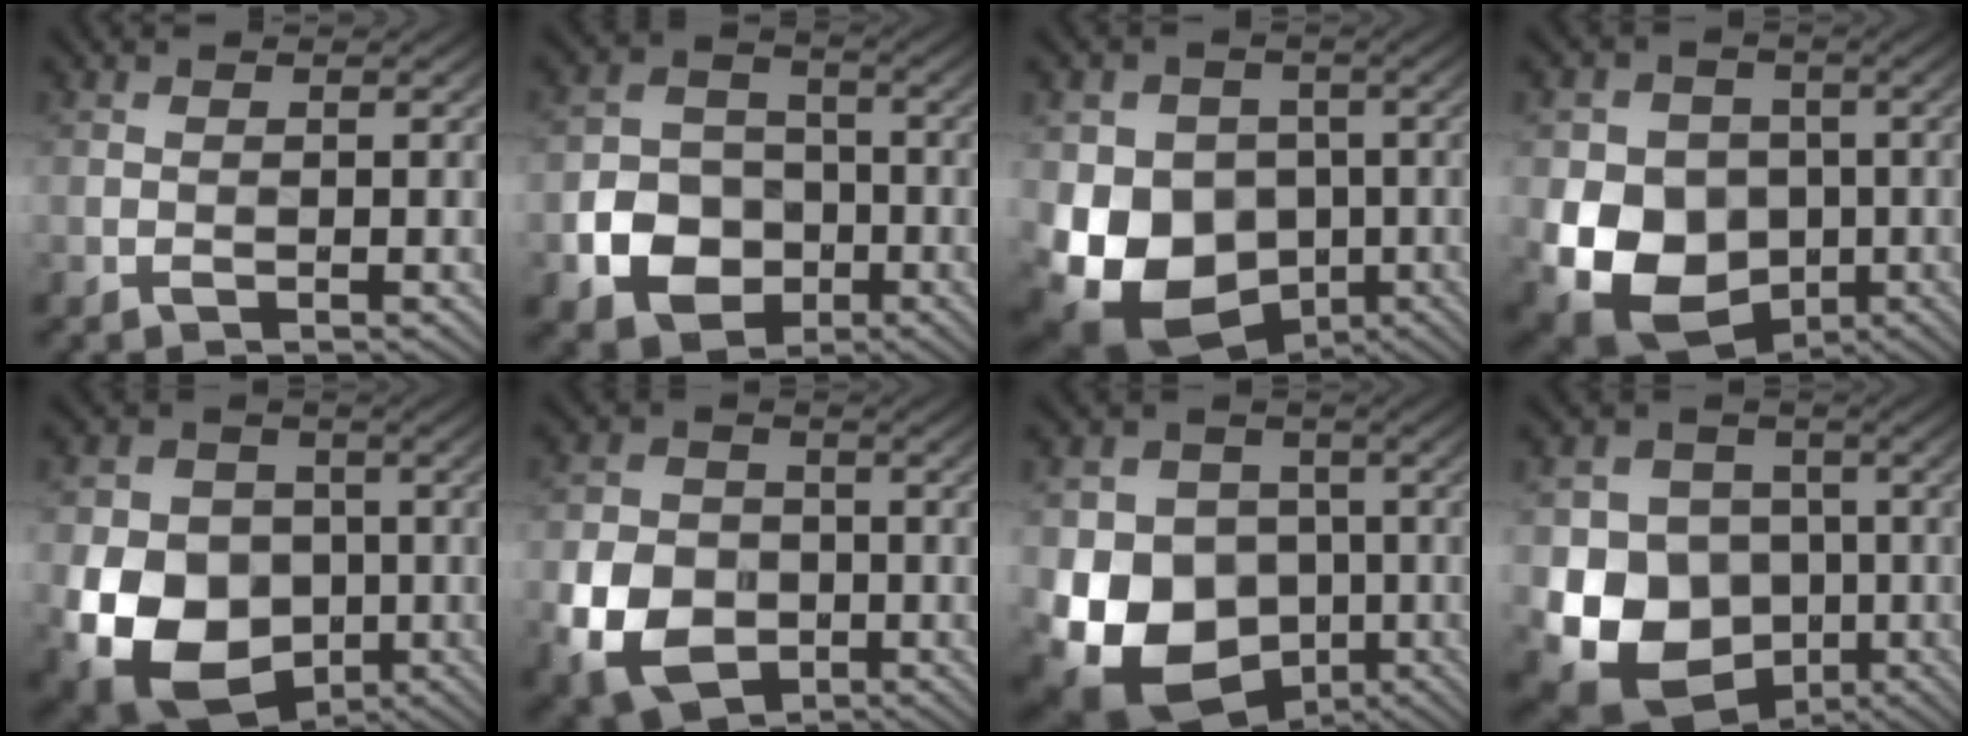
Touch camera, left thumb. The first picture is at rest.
{"total": 7.8, "force": [-2.4, 6.7, 3.3], "torque": [-0.086, -0.022, -0.045]}
{"total": 14.5, "force": [-2.8, 12.7, 6.5], "torque": [-0.154, -0.034, -0.049]}
{"total": 13.5, "force": [-2.5, 11.7, 6.2], "torque": [-0.148, -0.047, -0.048]}
{"total": 14.1, "force": [-3.4, 11.6, 7.2], "torque": [-0.175, -0.053, -0.059]}
{"total": 9.2, "force": [-3.2, 7.3, 4.7], "torque": [-0.125, -0.033, -0.058]}
{"total": 16.0, "force": [-4.2, 13.8, 7.0], "torque": [-0.171, -0.044, -0.071]}
{"total": 14.6, "force": [-3.2, 12.9, 6.1], "torque": [-0.150, -0.042, -0.060]}